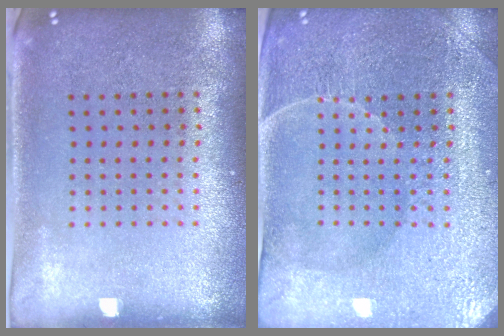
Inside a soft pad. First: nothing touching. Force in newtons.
{"total": 3.9, "press": 3.8, "slide": 0.8}